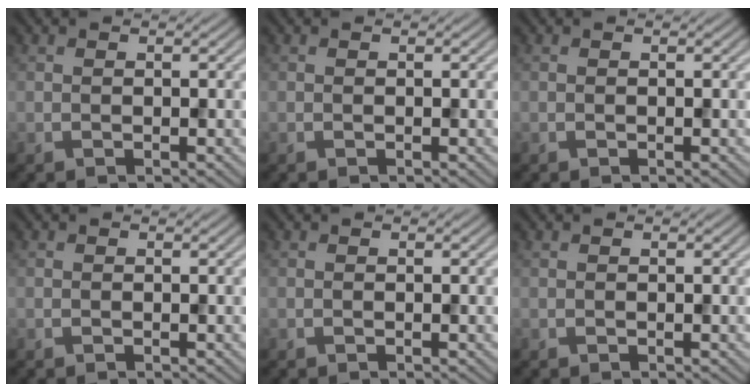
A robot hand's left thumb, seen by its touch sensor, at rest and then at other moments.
{"total": 0.0}
{"total": 0.0}
{"total": 0.0}
{"total": 0.0}
{"total": 0.0}